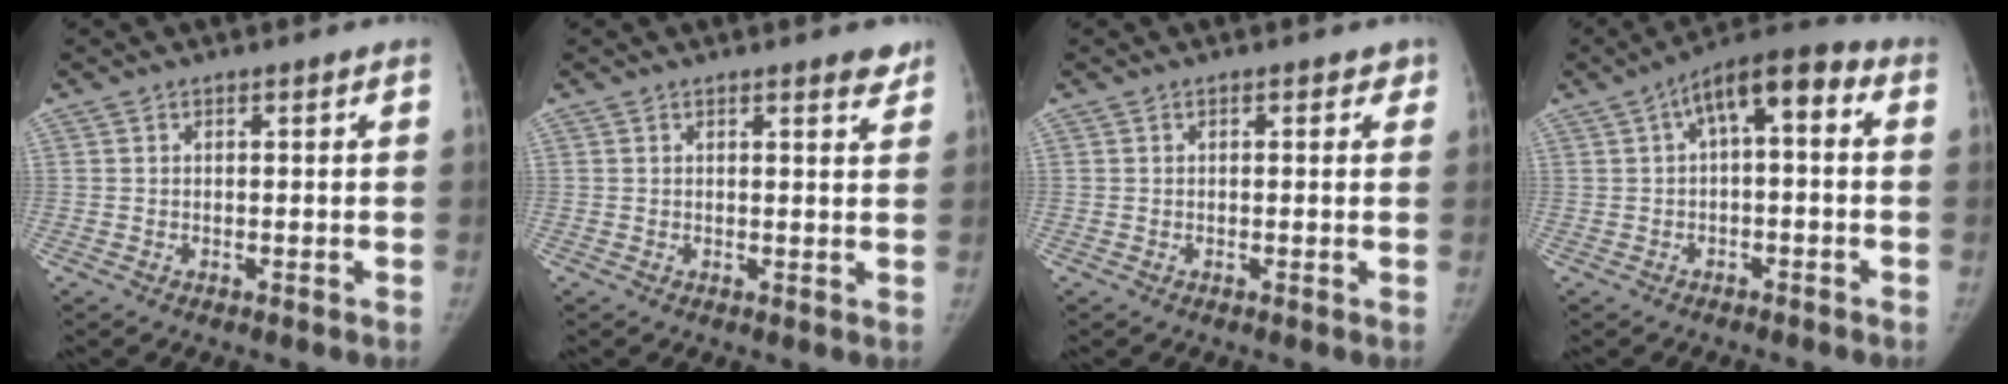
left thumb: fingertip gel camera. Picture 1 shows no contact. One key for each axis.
{"total": 2.6, "fx": 2.0, "fy": 0.7, "fz": 1.5, "tx": -0.002, "ty": -0.012, "tz": 0.022}
{"total": 1.6, "fx": 0.8, "fy": 1.0, "fz": 1.0, "tx": 0.005, "ty": 0.002, "tz": 0.004}
{"total": 9.5, "fx": 1.6, "fy": 4.2, "fz": 8.4, "tx": -0.112, "ty": 0.044, "tz": 0.012}